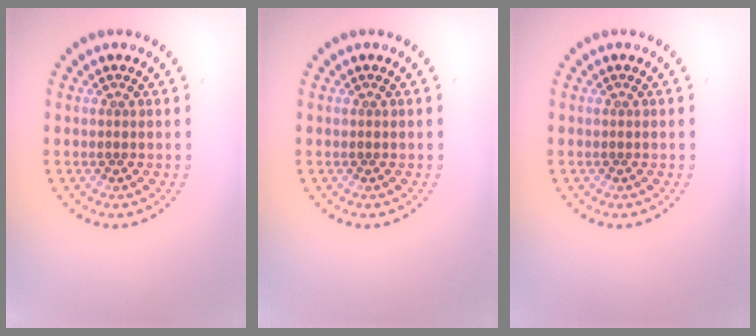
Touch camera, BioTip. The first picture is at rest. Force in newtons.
{"total": 0.0}
{"total": 0.0}